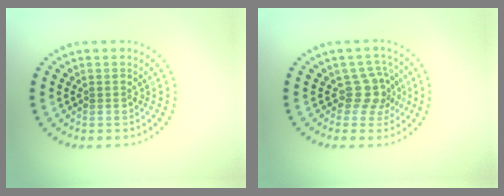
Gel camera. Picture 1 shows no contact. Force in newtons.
{"total": 2.8, "press": 2.1, "slide": 1.8}